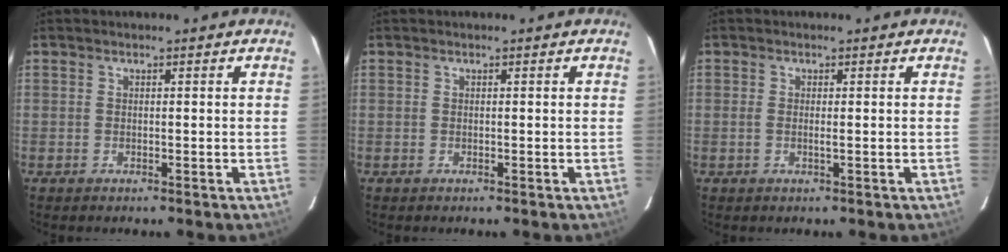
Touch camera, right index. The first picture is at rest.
{"total": 0.0}
{"total": 0.8, "force": [-0.1, -0.1, 0.8], "torque": [-0.017, 0.000, -0.003]}